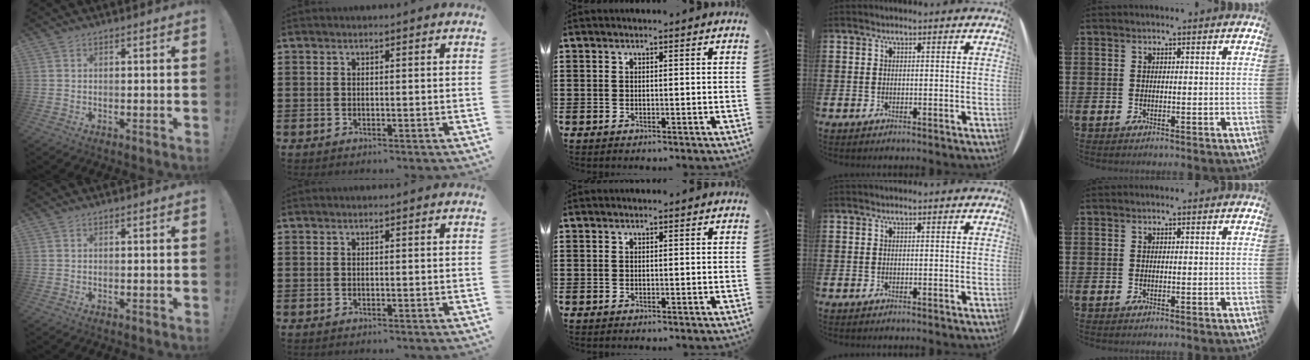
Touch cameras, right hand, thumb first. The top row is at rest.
{}